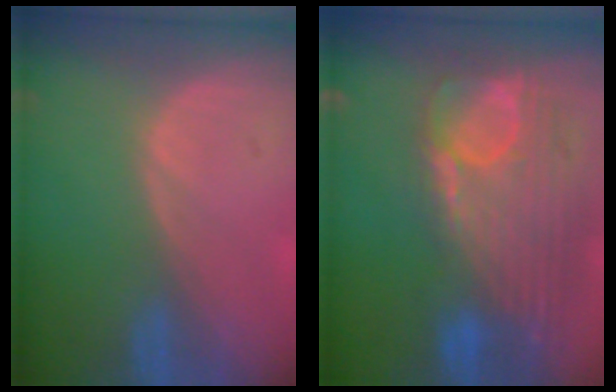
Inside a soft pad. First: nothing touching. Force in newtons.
{"total": 12.7, "press": 10.7, "slide": 6.7}